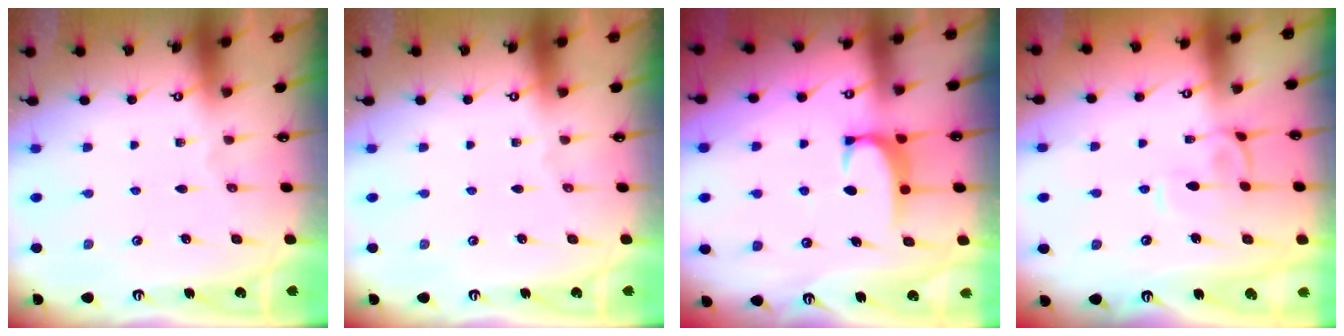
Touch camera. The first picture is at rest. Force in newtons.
{"total": 0.0}
{"total": 1.9, "press": 1.9, "slide": 0.6}
{"total": 1.6, "press": 1.5, "slide": 0.6}